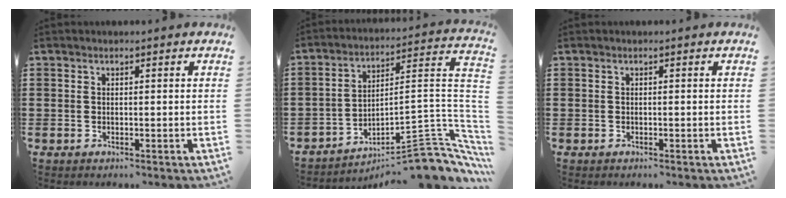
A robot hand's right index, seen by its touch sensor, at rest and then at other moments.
{"total": 8.5, "force": [-6.3, 1.8, 5.3], "torque": [-0.078, 0.004, -0.126]}
{"total": 0.0}